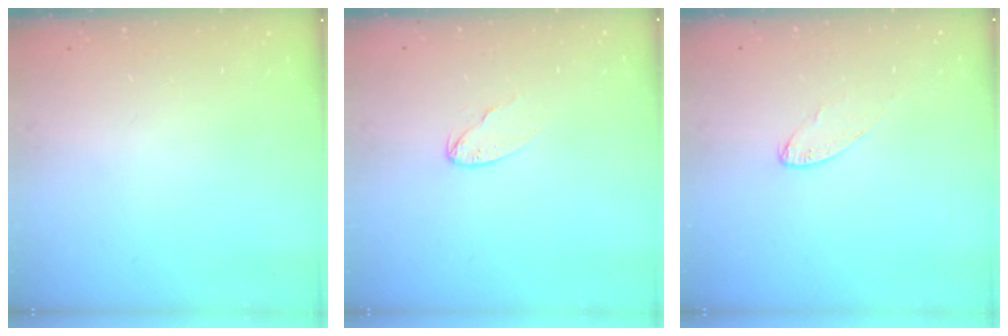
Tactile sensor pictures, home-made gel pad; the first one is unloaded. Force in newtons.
{"total": 3.8, "press": 3.8, "slide": 0.3}
{"total": 4.3, "press": 4.3, "slide": 0.4}